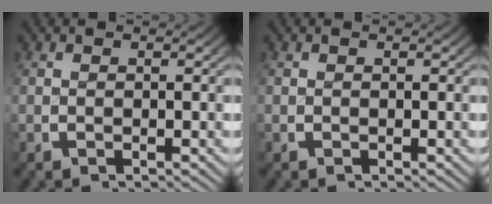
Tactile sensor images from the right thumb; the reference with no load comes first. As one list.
[{"total": 0.0}]